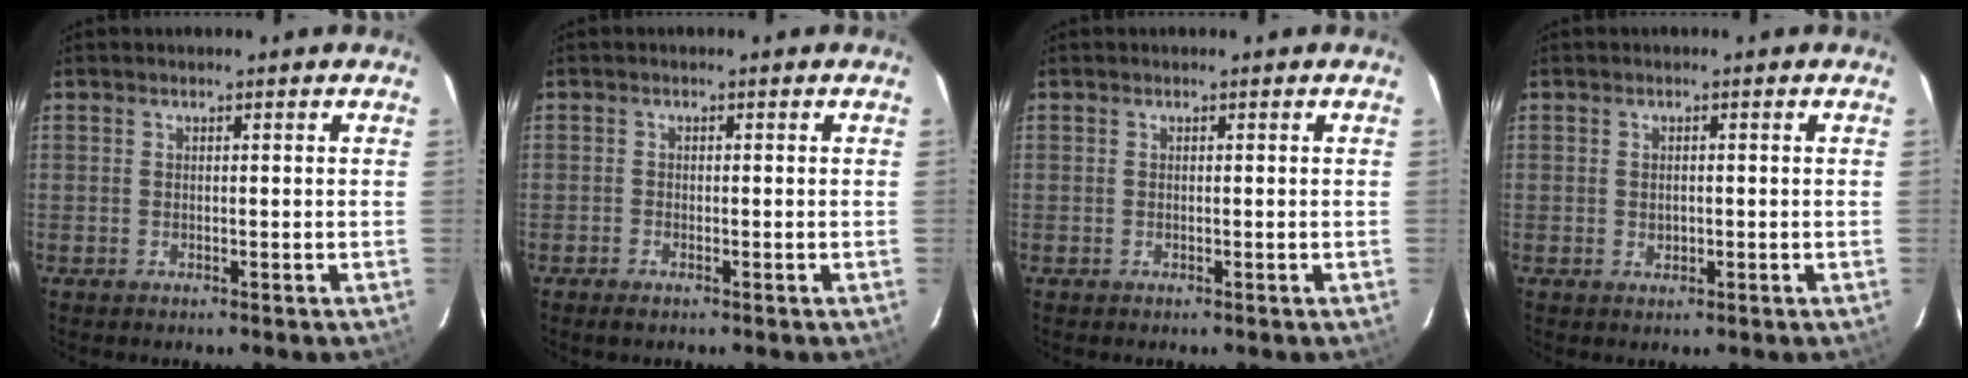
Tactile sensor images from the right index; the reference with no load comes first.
{"total": 1.2, "force": [-1.0, 0.5, 0.6], "torque": [-0.015, -0.003, -0.021]}
{"total": 0.0}
{"total": 1.3, "force": [-0.1, 1.1, 0.7], "torque": [-0.010, 0.001, 0.001]}